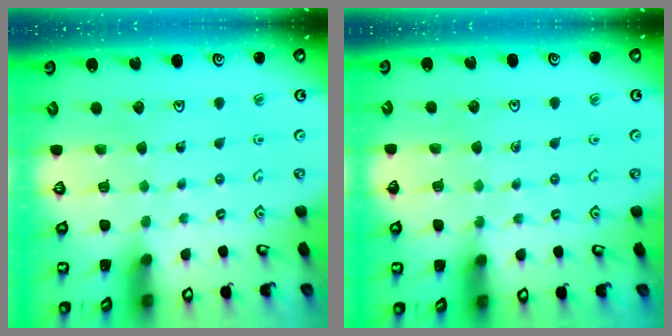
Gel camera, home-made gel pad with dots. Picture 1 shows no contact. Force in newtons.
{"total": 5.1, "press": 4.9, "slide": 1.4}